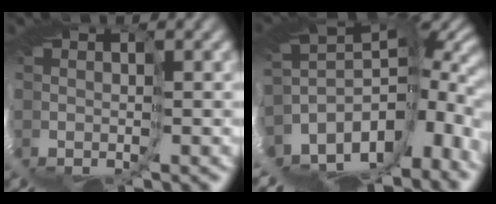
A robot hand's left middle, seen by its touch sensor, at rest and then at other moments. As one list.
[{"total": 7.3, "force": [-5.8, 1.9, 4.0], "torque": [-0.105, 0.008, -0.076]}]